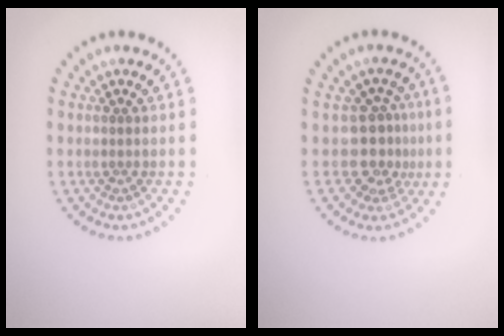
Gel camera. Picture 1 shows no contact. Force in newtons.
{"total": 3.0, "press": 2.3, "slide": 1.9}